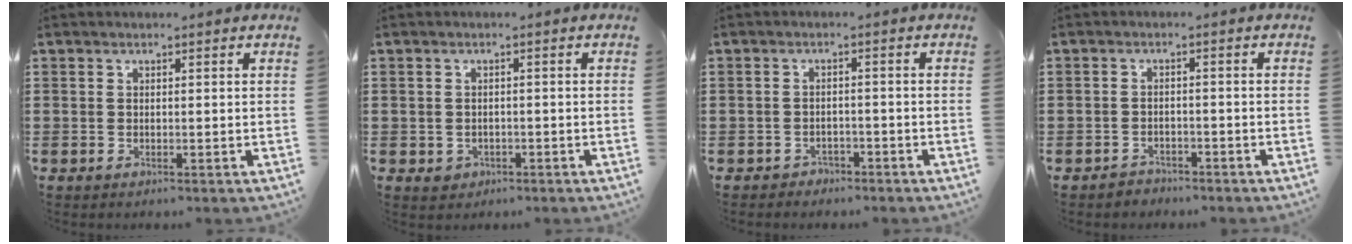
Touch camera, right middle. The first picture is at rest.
{"total": 1.2, "force": [-0.4, 1.1, 0.4], "torque": [-0.012, 0.004, -0.011]}
{"total": 1.7, "force": [-1.6, 0.7, -0.1], "torque": [-0.005, 0.003, -0.037]}
{"total": 1.9, "force": [-1.8, 0.6, -0.2], "torque": [-0.003, 0.003, -0.043]}